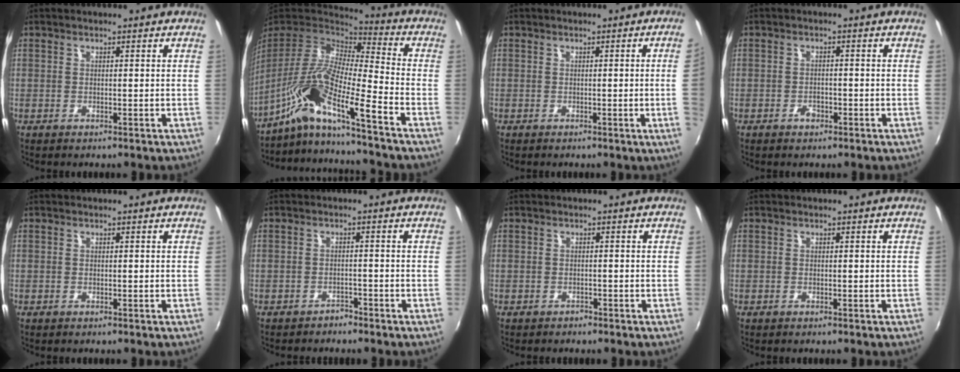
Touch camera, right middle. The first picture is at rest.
{"total": 15.4, "force": [-10.2, 0.5, 11.5], "torque": [-0.204, -0.020, -0.209]}
{"total": 3.5, "force": [0.1, -2.0, 2.9], "torque": [-0.043, -0.011, 0.007]}
{"total": 2.0, "force": [-1.4, 1.2, 0.8], "torque": [-0.015, 0.001, -0.022]}
{"total": 0.0}
{"total": 2.0, "force": [-1.9, 0.7, 0.1], "torque": [-0.007, -0.001, -0.030]}
{"total": 1.0, "force": [-0.9, 0.4, 0.0], "torque": [-0.005, 0.000, -0.015]}
{"total": 0.0}